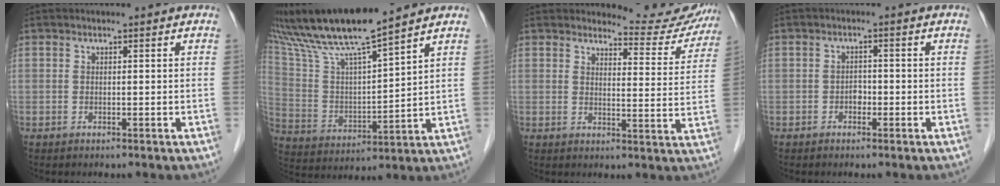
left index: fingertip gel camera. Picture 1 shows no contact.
{"total": 15.5, "force": [13.1, -0.5, 8.2], "torque": [-0.161, 0.009, 0.247]}
{"total": 9.6, "force": [9.5, 1.4, -0.1], "torque": [0.012, -0.037, 0.102]}
{"total": 1.4, "force": [-0.7, 0.9, 0.8], "torque": [-0.009, 0.005, -0.012]}